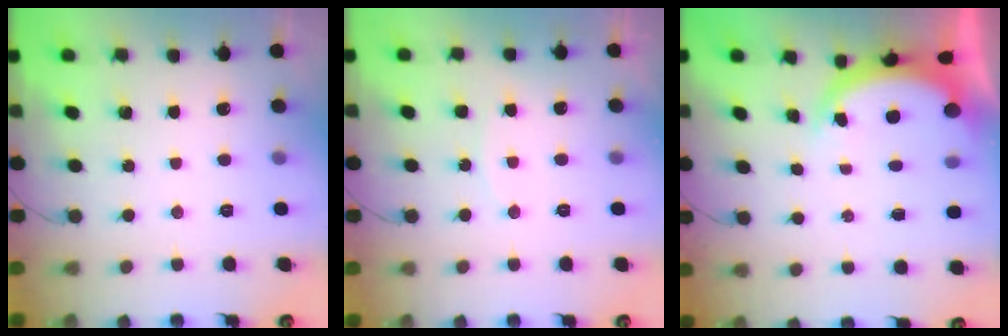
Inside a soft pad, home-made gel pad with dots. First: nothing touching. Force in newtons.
{"total": 5.9, "press": 5.9, "slide": 0.4}
{"total": 4.9, "press": 4.8, "slide": 1.0}